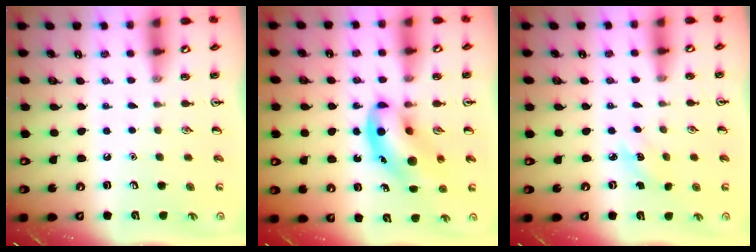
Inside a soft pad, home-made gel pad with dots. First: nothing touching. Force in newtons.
{"total": 10.9, "press": 10.4, "slide": 3.1}
{"total": 2.7, "press": 2.5, "slide": 1.0}